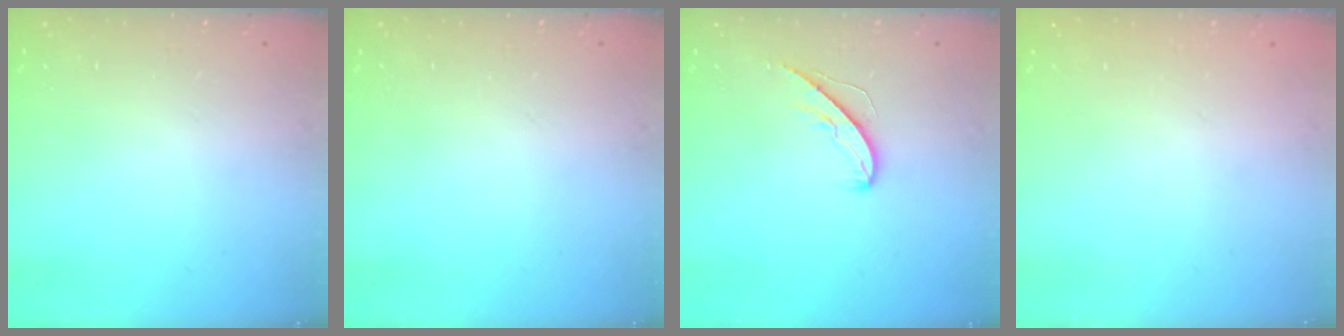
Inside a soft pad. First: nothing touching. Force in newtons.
{"total": 0.0}
{"total": 5.0, "press": 5.0, "slide": 0.4}
{"total": 0.0}